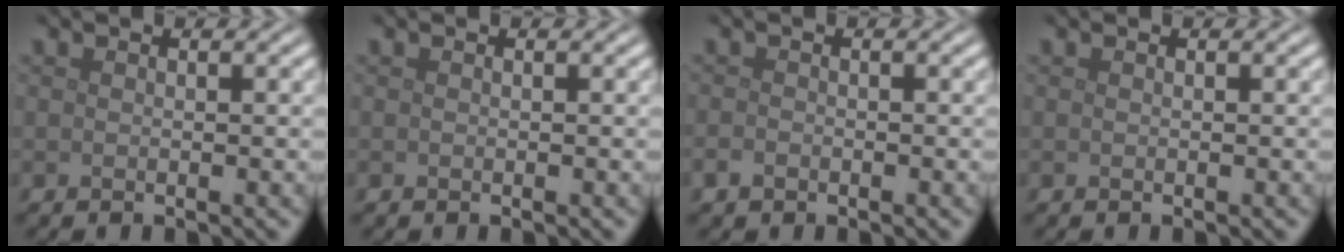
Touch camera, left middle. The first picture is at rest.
{"total": 0.0}
{"total": 0.9, "force": [-0.6, 0.6, 0.4], "torque": [-0.008, -0.001, -0.012]}
{"total": 0.0}